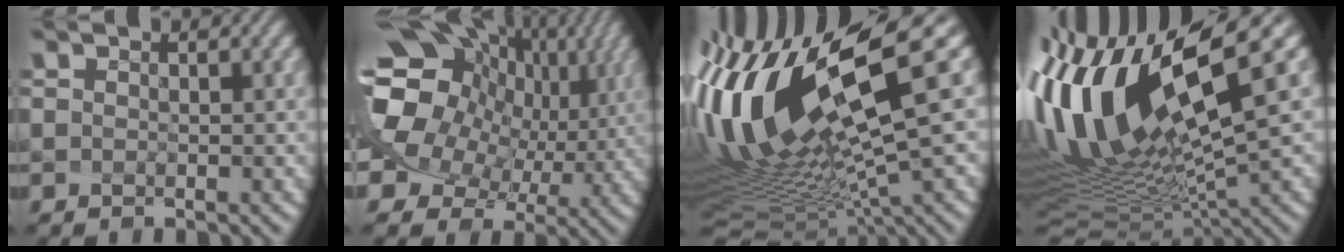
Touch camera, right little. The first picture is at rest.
{"total": 16.4, "force": [2.6, 12.2, 10.6], "torque": [-0.219, -0.005, 0.079]}
{"total": 15.3, "force": [2.8, 2.9, 14.7], "torque": [-0.296, -0.021, 0.101]}
{"total": 15.4, "force": [4.8, 3.1, 14.3], "torque": [-0.302, -0.013, 0.129]}